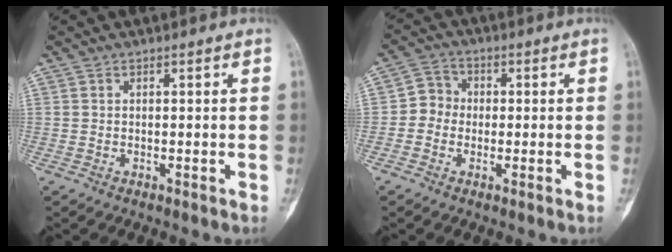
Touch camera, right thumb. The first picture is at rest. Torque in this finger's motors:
{"motor_torque": [-0.07, 0.19, 0.24, -0.21, -0.01]}